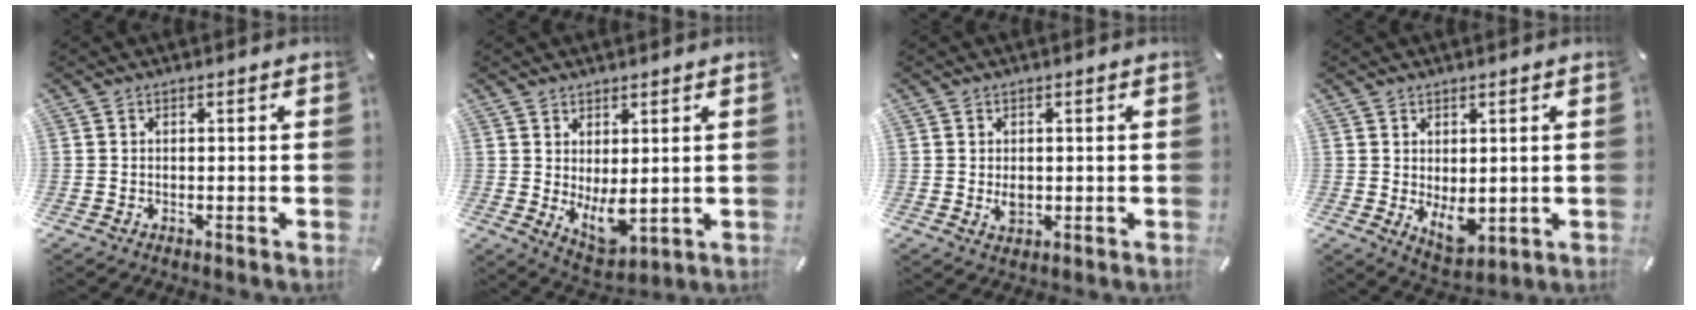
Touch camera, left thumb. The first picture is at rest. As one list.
[{"total": 6.7, "force": [1.0, 3.9, 5.3], "torque": [-0.079, -0.022, 0.021]}, {"total": 2.6, "force": [0.0, 1.9, 1.8], "torque": [-0.035, -0.002, -0.003]}, {"total": 5.9, "force": [0.3, 3.9, 4.4], "torque": [-0.063, -0.005, 0.008]}]